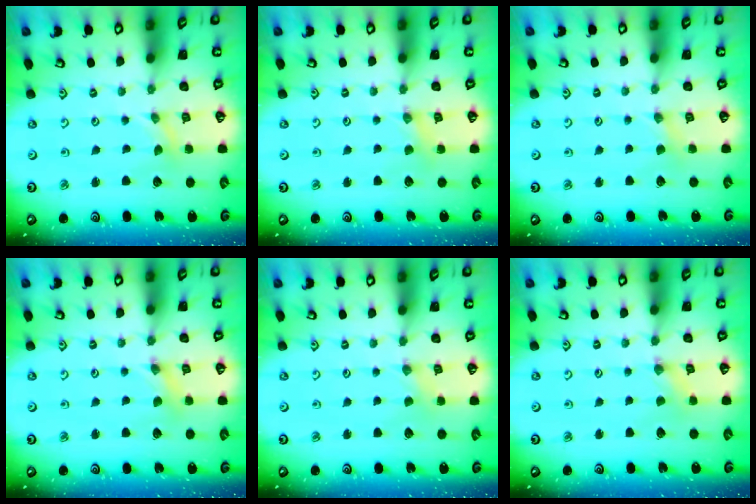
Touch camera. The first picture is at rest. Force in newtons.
{"total": 2.0, "press": 1.9, "slide": 0.4}
{"total": 1.5, "press": 1.5, "slide": 0.3}
{"total": 1.6, "press": 1.6, "slide": 0.3}
{"total": 0.0}
{"total": 0.0}